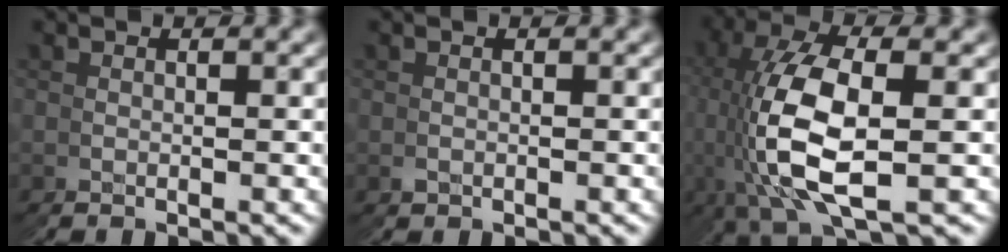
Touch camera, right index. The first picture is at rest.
{"total": 0.6, "force": [-0.2, 0.6, 0.0], "torque": [0.002, -0.002, -0.001]}
{"total": 8.7, "force": [0.3, 4.3, 7.6], "torque": [-0.187, -0.014, 0.028]}